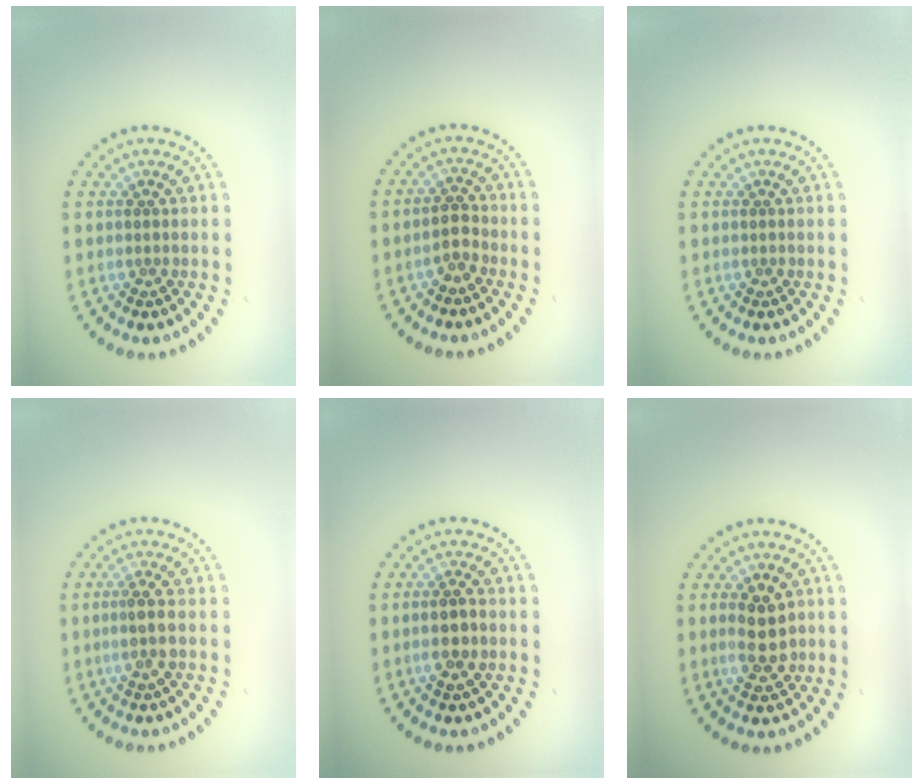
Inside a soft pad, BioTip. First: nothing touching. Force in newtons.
{"total": 1.7, "press": 1.6, "slide": 0.6}
{"total": 0.0}
{"total": 1.8, "press": 1.5, "slide": 0.9}
{"total": 1.8, "press": 1.7, "slide": 0.5}
{"total": 3.1, "press": 3.1, "slide": 0.3}